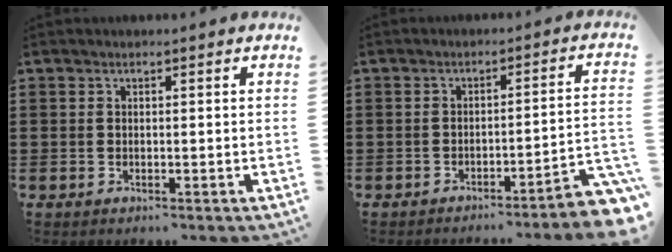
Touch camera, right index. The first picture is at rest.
{"total": 3.8, "force": [-3.1, -0.4, 2.2], "torque": [-0.040, -0.021, -0.066]}